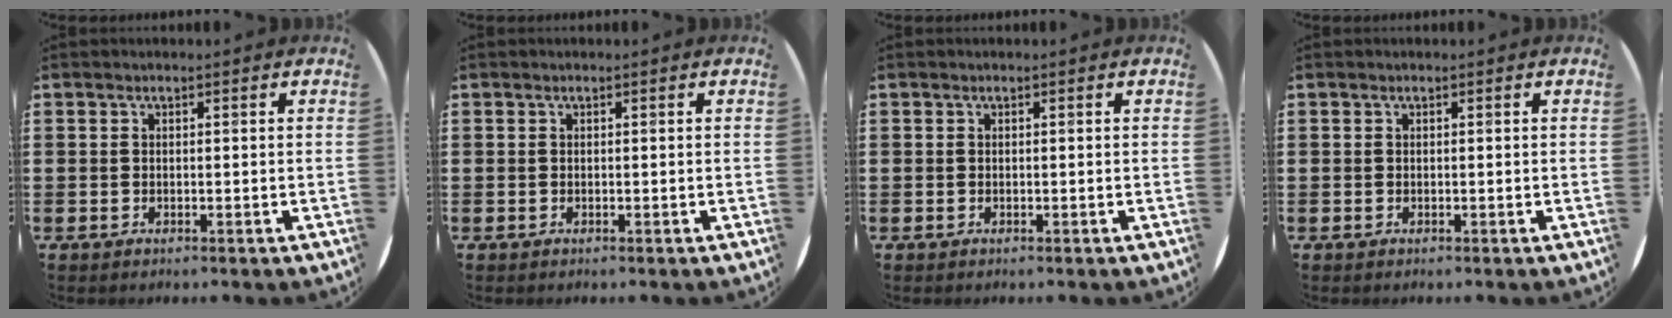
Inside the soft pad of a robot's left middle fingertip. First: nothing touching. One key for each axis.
{"total": 0.0}
{"total": 0.0}
{"total": 0.0}